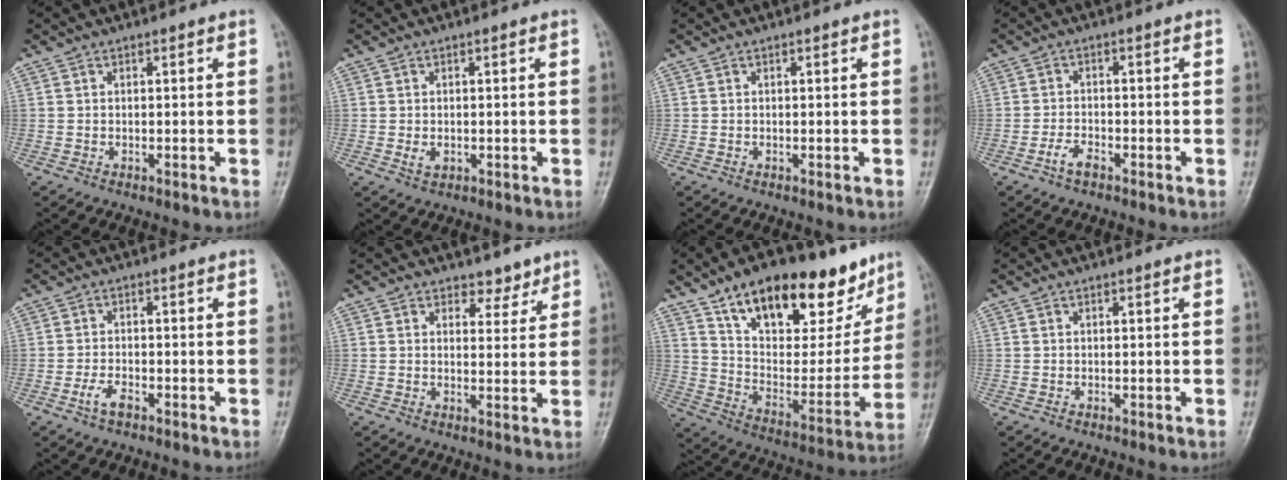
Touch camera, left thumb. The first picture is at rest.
{"total": 2.1, "force": [-0.1, 1.4, 1.6], "torque": [-0.023, -0.004, 0.002]}
{"total": 0.0}
{"total": 2.9, "force": [-1.9, 1.4, 1.8], "torque": [-0.038, 0.013, -0.036]}
{"total": 3.1, "force": [-1.7, 1.4, 2.1], "torque": [-0.046, 0.011, -0.033]}
{"total": 3.5, "force": [2.8, 2.0, 0.8], "torque": [0.013, -0.019, 0.040]}
{"total": 25.7, "force": [16.5, 11.9, 15.8], "torque": [-0.190, -0.042, 0.264]}
{"total": 0.0}